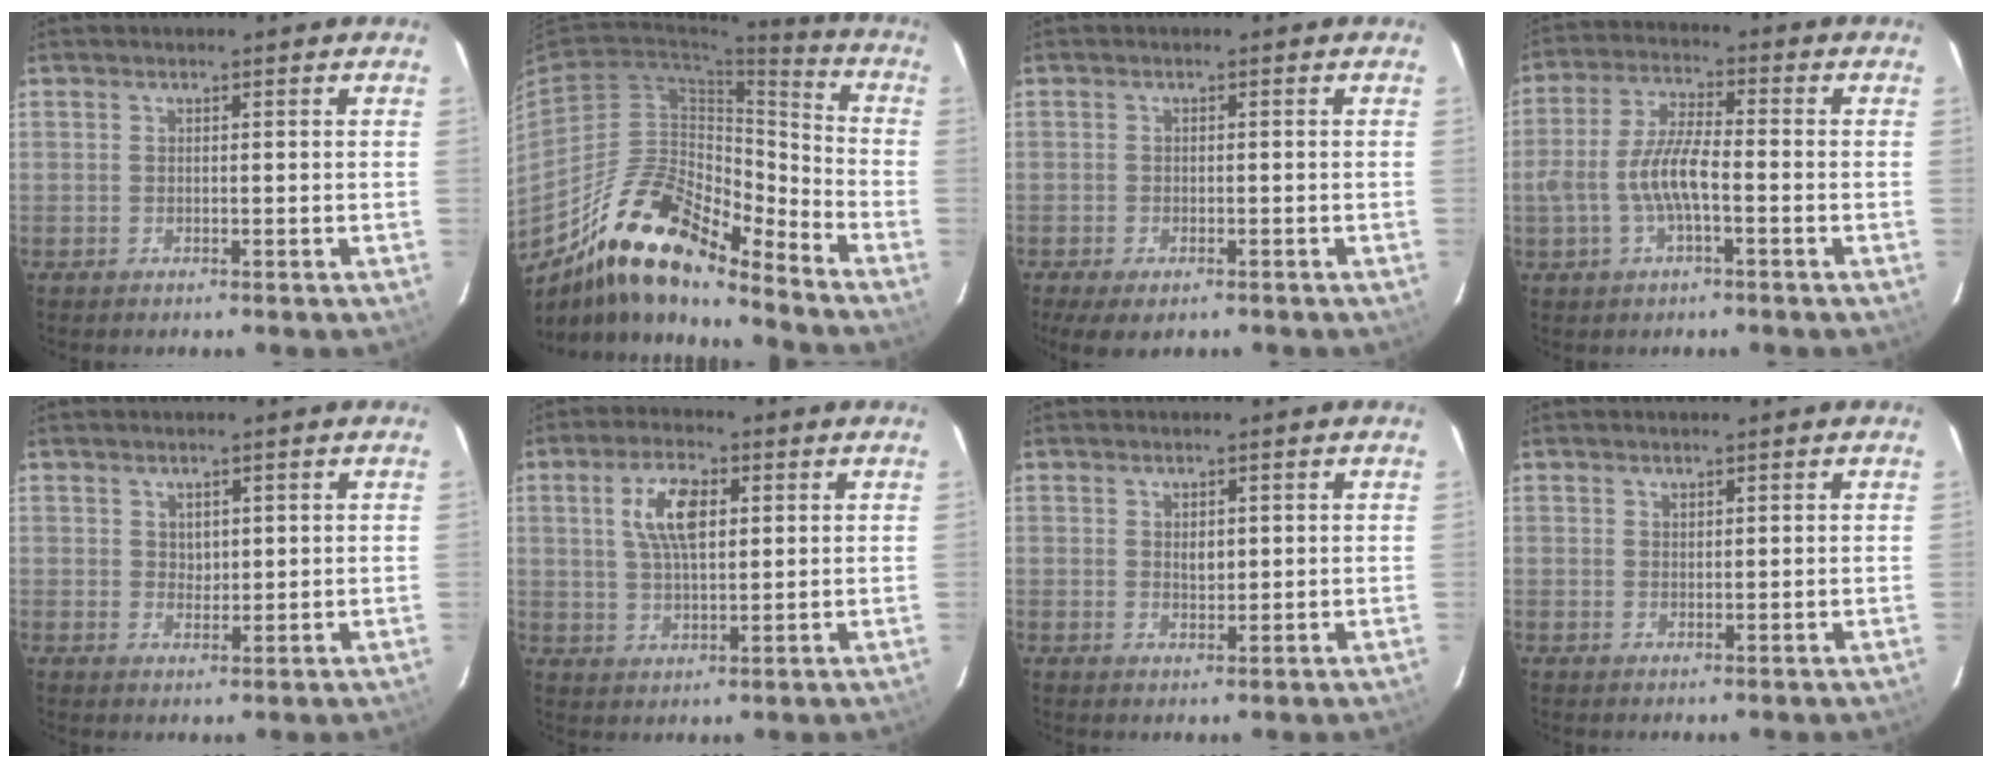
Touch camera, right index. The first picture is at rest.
{"total": 19.3, "force": [-14.9, 5.5, 11.0], "torque": [-0.190, 0.003, -0.275]}
{"total": 5.4, "force": [-3.6, 2.3, 3.2], "torque": [-0.074, -0.023, -0.060]}
{"total": 8.6, "force": [-2.4, 2.5, 7.9], "torque": [-0.165, 0.006, -0.044]}
{"total": 2.1, "force": [1.2, 1.6, 0.8], "torque": [-0.008, 0.002, 0.023]}
{"total": 8.3, "force": [2.5, 3.6, 7.0], "torque": [-0.134, 0.011, 0.049]}
{"total": 2.1, "force": [0.6, 1.4, 1.4], "torque": [-0.020, 0.001, 0.012]}
{"total": 1.0, "force": [0.9, 0.5, 0.2], "torque": [-0.001, 0.001, 0.016]}